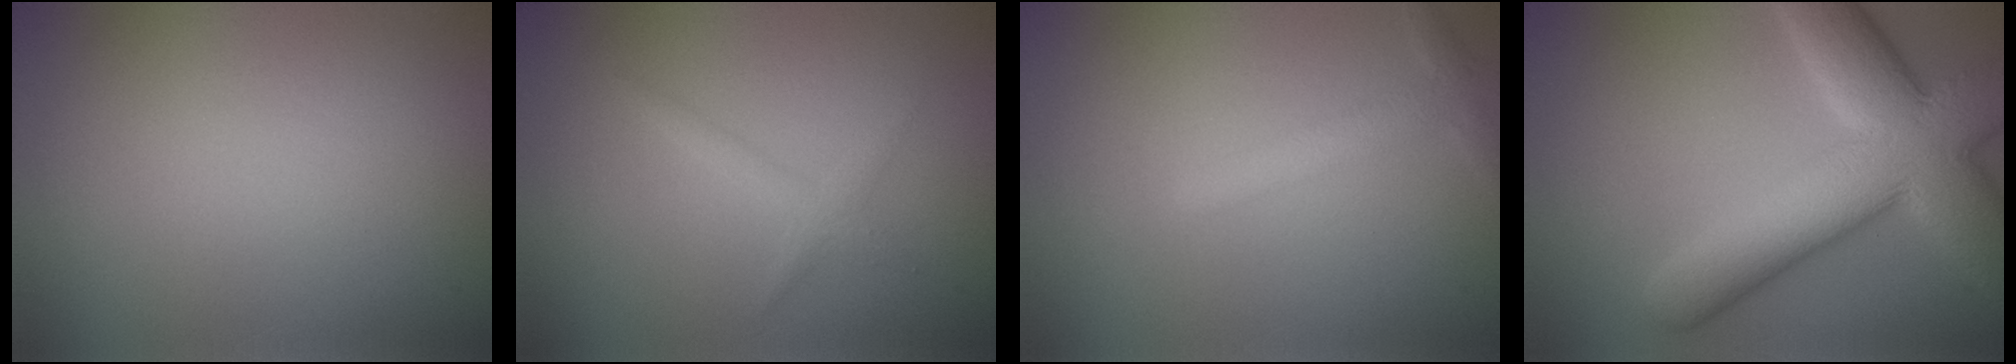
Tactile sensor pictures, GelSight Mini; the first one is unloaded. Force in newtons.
{"total": 1.3, "press": 1.3, "slide": 0.1}
{"total": 2.1, "press": 2.1, "slide": 0.1}
{"total": 11.9, "press": 11.9, "slide": 0.6}